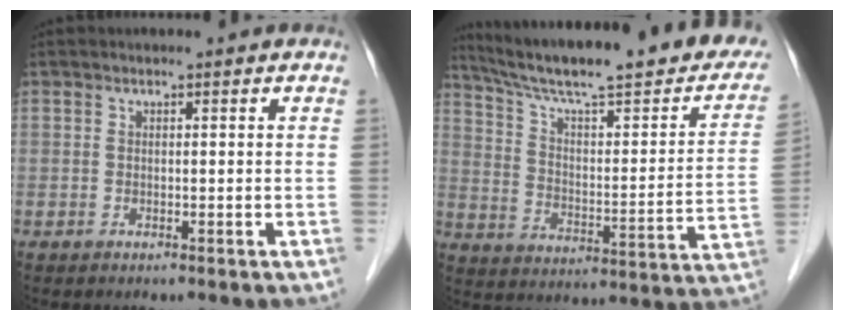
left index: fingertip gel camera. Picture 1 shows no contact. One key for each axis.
{"total": 28.3, "fx": 23.0, "fy": 3.8, "fz": 16.0, "tx": -0.245, "ty": -0.024, "tz": 0.312}